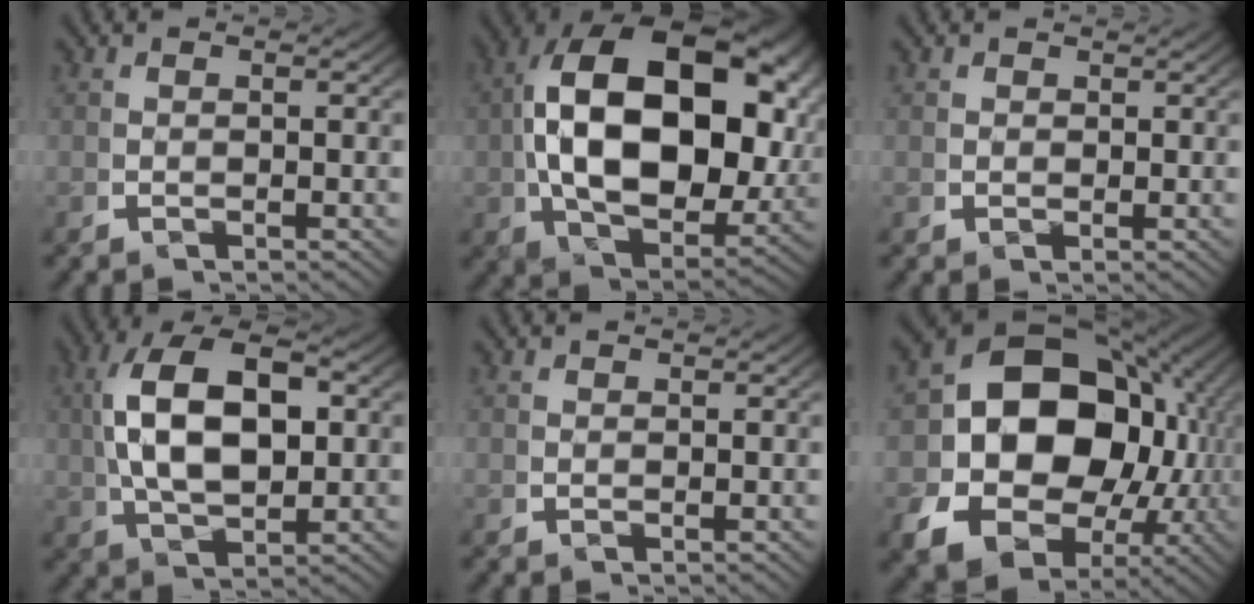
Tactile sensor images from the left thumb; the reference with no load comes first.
{"total": 19.6, "force": [1.6, 12.5, 15.0], "torque": [-0.268, -0.050, 0.051]}
{"total": 0.9, "force": [0.2, 0.7, -0.5], "torque": [0.011, -0.008, 0.006]}
{"total": 9.6, "force": [1.7, 5.8, 7.4], "torque": [-0.147, -0.017, 0.048]}
{"total": 0.5, "force": [0.3, 0.0, -0.5], "torque": [0.007, -0.001, 0.006]}
{"total": 23.2, "force": [-1.1, 18.4, 14.1], "torque": [-0.275, -0.073, 0.000]}